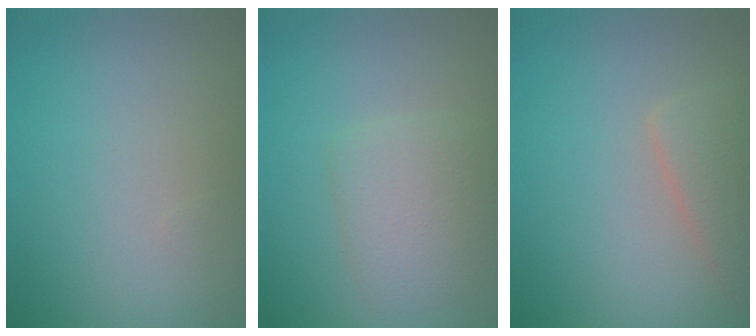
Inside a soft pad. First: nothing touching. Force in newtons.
{"total": 2.9, "press": 2.9, "slide": 0.2}
{"total": 2.7, "press": 2.7, "slide": 0.1}